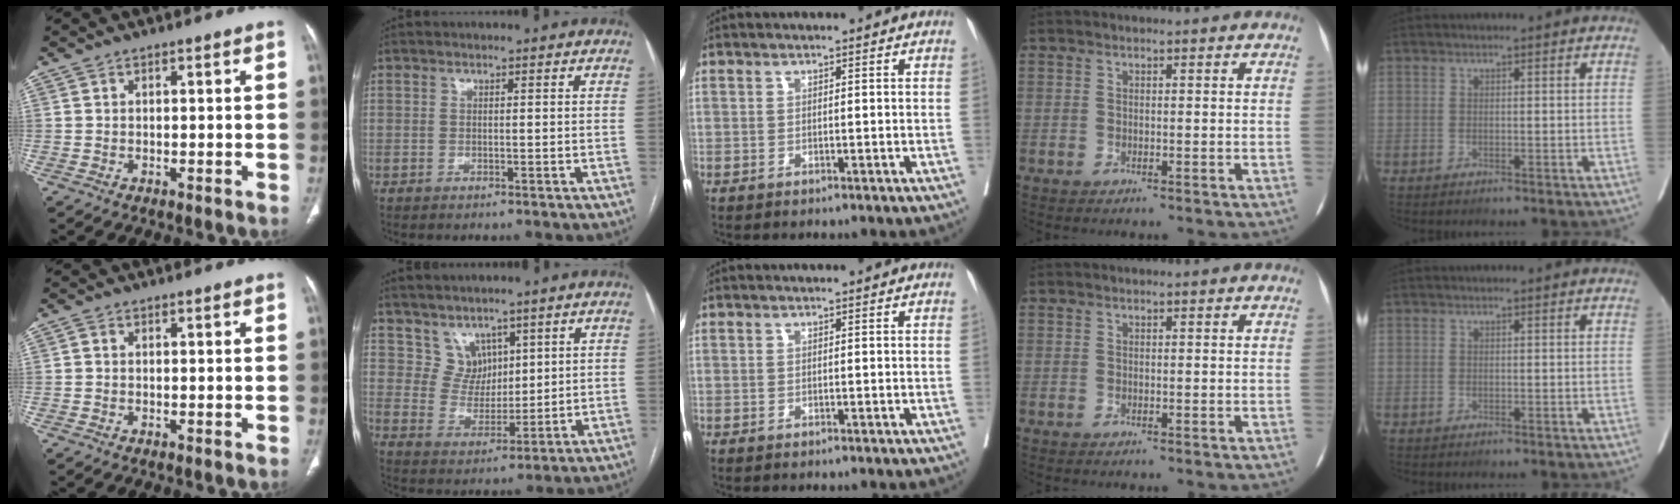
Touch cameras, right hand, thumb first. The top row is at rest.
{"thumb": {"total": 0.6, "force": [-0.1, 0.5, 0.4], "torque": [-0.006, 0.000, -0.007]}, "index": {"total": 5.2, "force": [3.5, 3.8, 0.6], "torque": [-0.012, 0.002, 0.077]}}